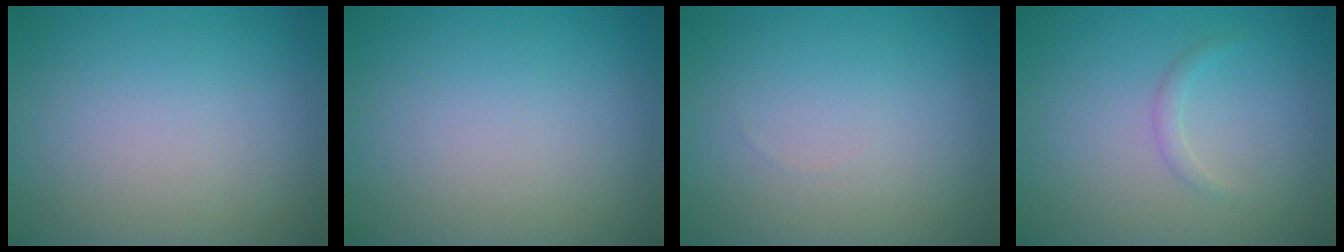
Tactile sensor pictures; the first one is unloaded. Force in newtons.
{"total": 0.0}
{"total": 0.0}
{"total": 0.8, "press": 0.8, "slide": 0.0}